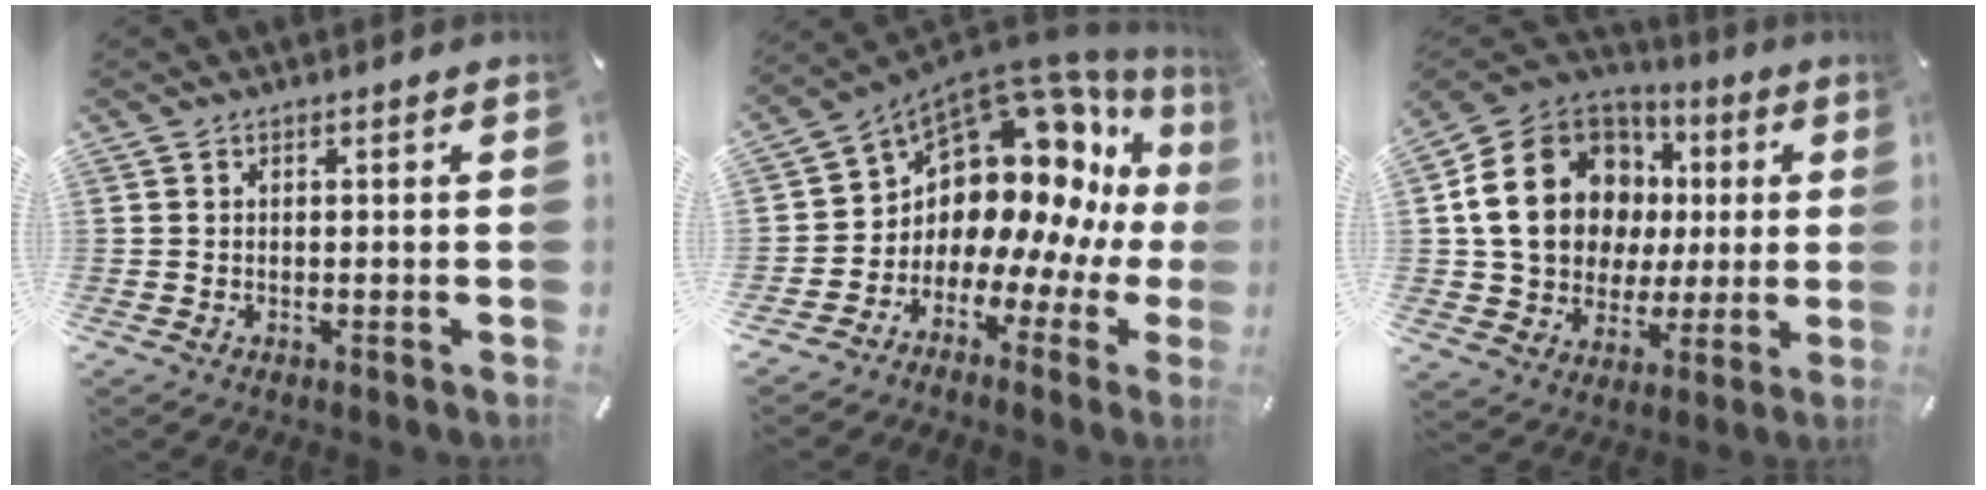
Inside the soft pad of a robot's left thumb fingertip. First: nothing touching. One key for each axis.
{"total": 15.2, "fx": 7.1, "fy": 10.7, "fz": 8.0, "tx": -0.128, "ty": -0.089, "tz": 0.144}
{"total": 20.5, "fx": 4.2, "fy": 17.2, "fz": 10.5, "tx": -0.191, "ty": -0.016, "tz": 0.093}